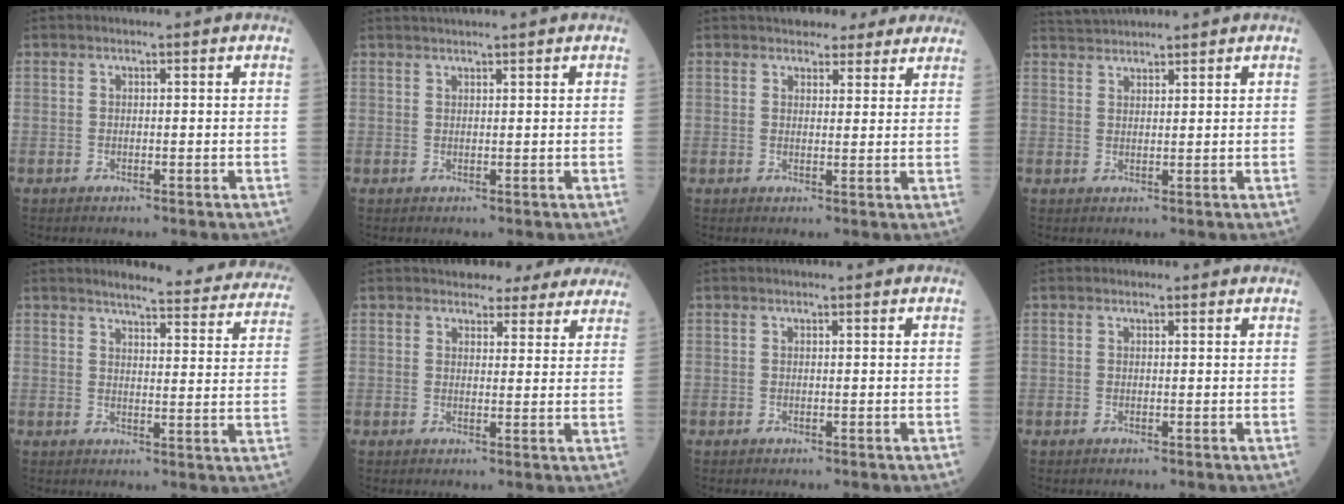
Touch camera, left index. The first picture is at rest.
{"total": 3.2, "force": [2.8, -0.7, 1.2], "torque": [-0.010, 0.025, 0.048]}
{"total": 7.5, "force": [6.5, 3.0, 2.2], "torque": [-0.015, 0.017, 0.077]}
{"total": 3.9, "force": [3.9, -0.3, 0.5], "torque": [-0.016, 0.030, 0.076]}
{"total": 17.7, "force": [16.5, 2.6, 5.8], "torque": [-0.051, -0.049, 0.173]}
{"total": 8.7, "force": [7.8, 3.4, 1.7], "torque": [0.000, 0.008, 0.075]}
{"total": 0.0}
{"total": 0.0}